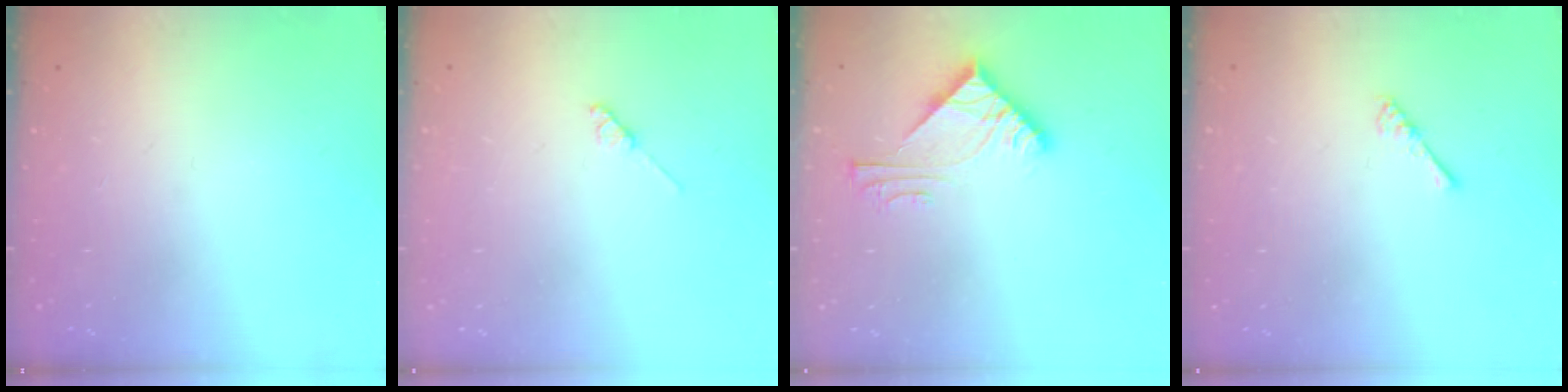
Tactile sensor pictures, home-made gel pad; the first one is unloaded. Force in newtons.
{"total": 2.0, "press": 1.9, "slide": 0.3}
{"total": 6.6, "press": 6.6, "slide": 0.5}
{"total": 1.8, "press": 1.7, "slide": 0.4}